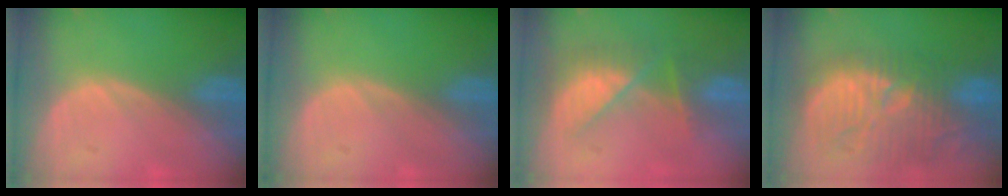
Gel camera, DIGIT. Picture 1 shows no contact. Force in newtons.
{"total": 0.0}
{"total": 8.0, "press": 6.9, "slide": 4.1}
{"total": 12.8, "press": 12.1, "slide": 4.2}